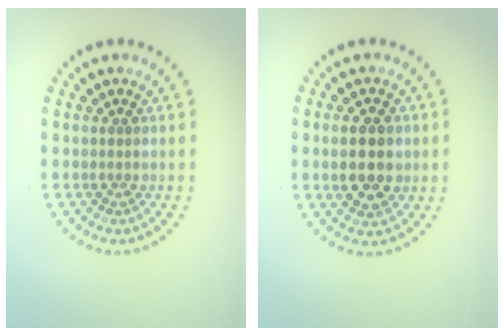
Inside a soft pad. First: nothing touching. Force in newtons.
{"total": 4.5, "press": 4.4, "slide": 0.3}